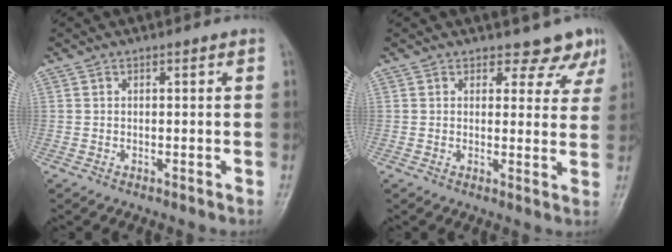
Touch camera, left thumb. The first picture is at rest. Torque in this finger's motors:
{"motor_torque": [-0.27, 0.30, -0.13, -0.11, 0.08]}